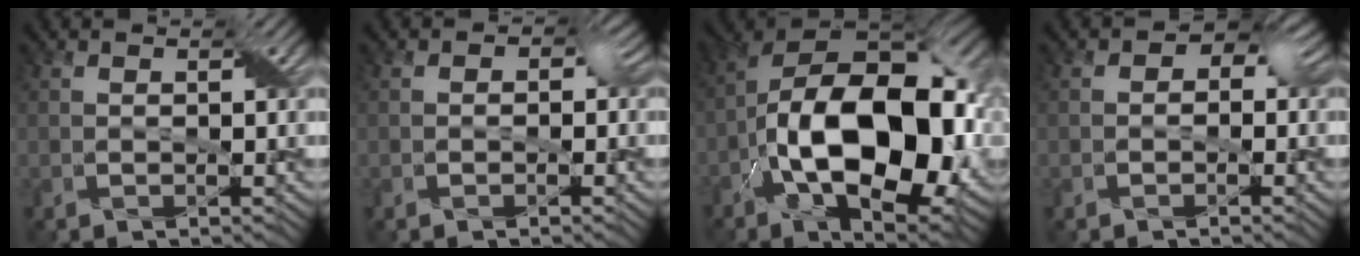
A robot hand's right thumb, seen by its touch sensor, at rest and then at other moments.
{"total": 3.0, "force": [-0.3, 2.3, 1.8], "torque": [-0.019, -0.005, -0.006]}
{"total": 20.3, "force": [-3.7, 10.5, 16.9], "torque": [-0.299, -0.015, -0.062]}
{"total": 3.9, "force": [0.0, 3.0, 2.5], "torque": [-0.023, 0.000, -0.006]}